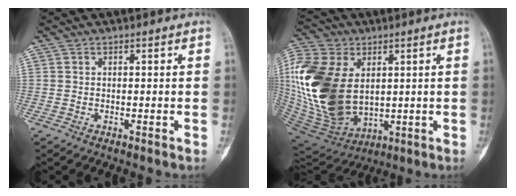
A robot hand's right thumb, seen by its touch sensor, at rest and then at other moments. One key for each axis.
{"total": 25.1, "fx": 2.8, "fy": 16.7, "fz": 18.5, "tx": -0.398, "ty": -0.021, "tz": 0.068}